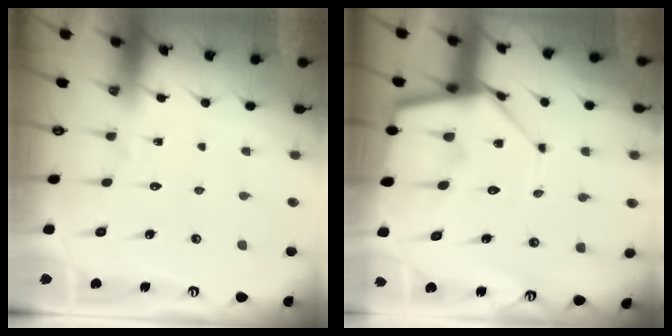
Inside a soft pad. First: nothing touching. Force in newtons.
{"total": 14.2, "press": 14.1, "slide": 1.2}